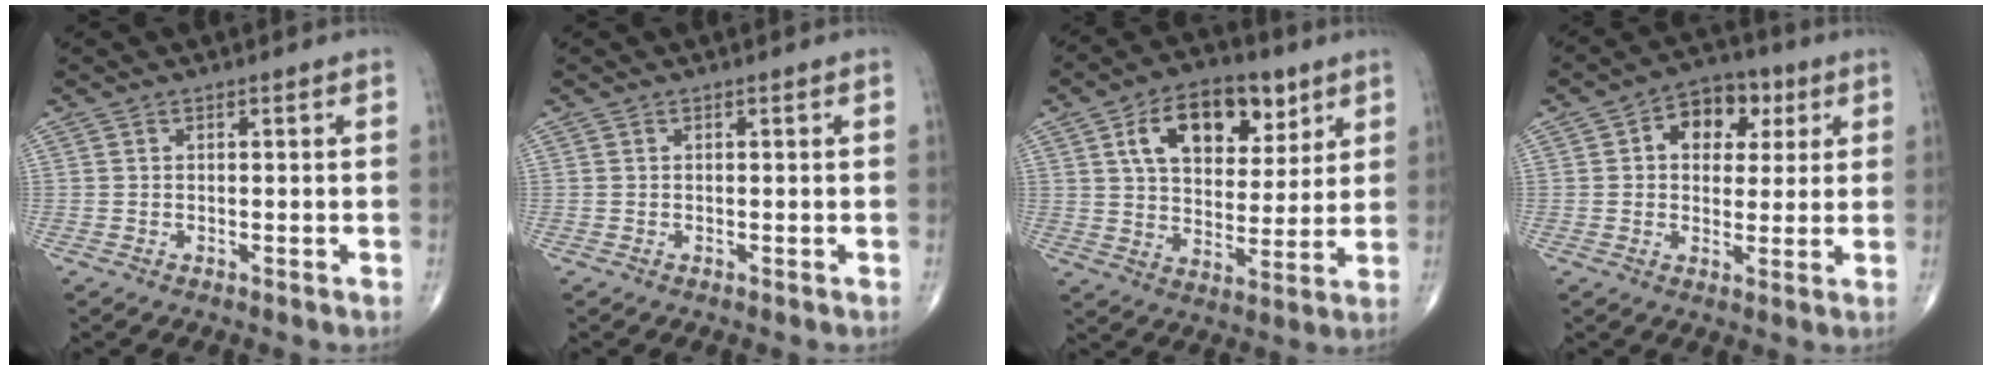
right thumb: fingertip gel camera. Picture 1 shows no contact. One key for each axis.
{"total": 0.0}
{"total": 16.3, "fx": 7.1, "fy": 9.9, "fz": 10.9, "tx": -0.132, "ty": -0.016, "tz": 0.120}
{"total": 9.8, "fx": 3.1, "fy": 7.1, "fz": 6.1, "tx": -0.048, "ty": 0.008, "tz": 0.041}